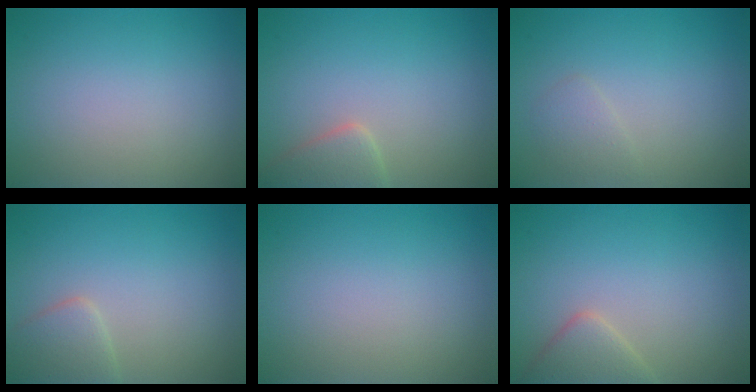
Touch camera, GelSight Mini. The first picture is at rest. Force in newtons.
{"total": 2.5, "press": 2.5, "slide": 0.3}
{"total": 1.2, "press": 1.2, "slide": 0.1}
{"total": 2.3, "press": 2.3, "slide": 0.1}
{"total": 0.0}
{"total": 2.6, "press": 2.6, "slide": 0.2}